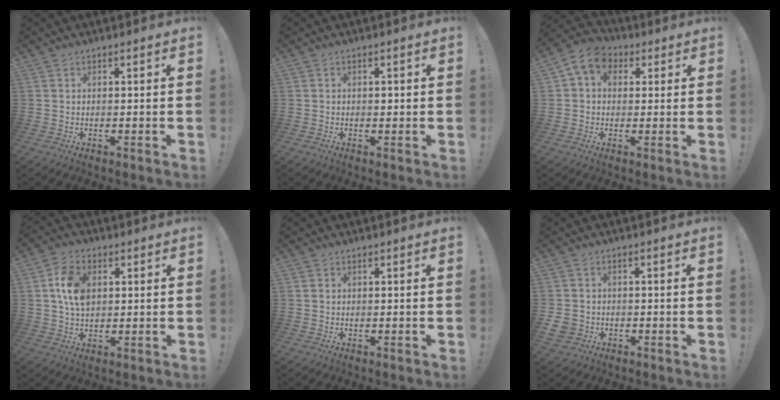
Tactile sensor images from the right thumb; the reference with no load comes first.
{"total": 0.7, "force": [-0.1, 0.6, 0.2], "torque": [0.005, -0.001, -0.003]}
{"total": 8.7, "force": [3.0, 6.6, 4.7], "torque": [-0.076, -0.001, 0.061]}
{"total": 9.8, "force": [2.1, 6.7, 6.8], "torque": [-0.124, 0.006, 0.038]}
{"total": 0.8, "force": [0.3, 0.7, 0.1], "torque": [0.000, 0.002, 0.006]}
{"total": 3.6, "force": [-0.9, 3.1, 1.5], "torque": [-0.043, 0.003, -0.014]}